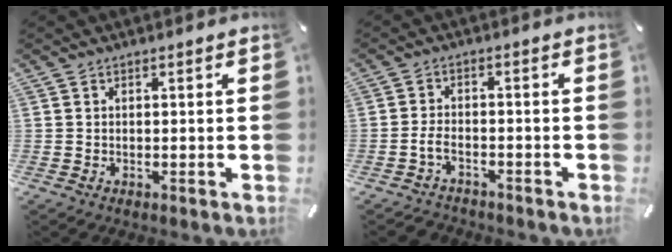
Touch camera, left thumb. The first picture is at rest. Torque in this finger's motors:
{"motor_torque": [-0.46, 0.53, 0.10, 0.14, 0.03]}